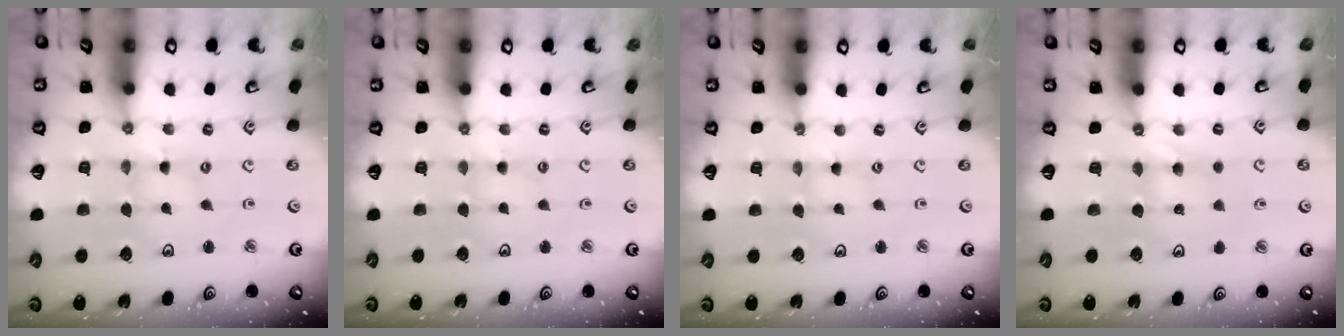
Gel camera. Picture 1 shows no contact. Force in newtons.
{"total": 2.7, "press": 2.6, "slide": 0.4}
{"total": 0.0}
{"total": 4.7, "press": 4.6, "slide": 0.7}